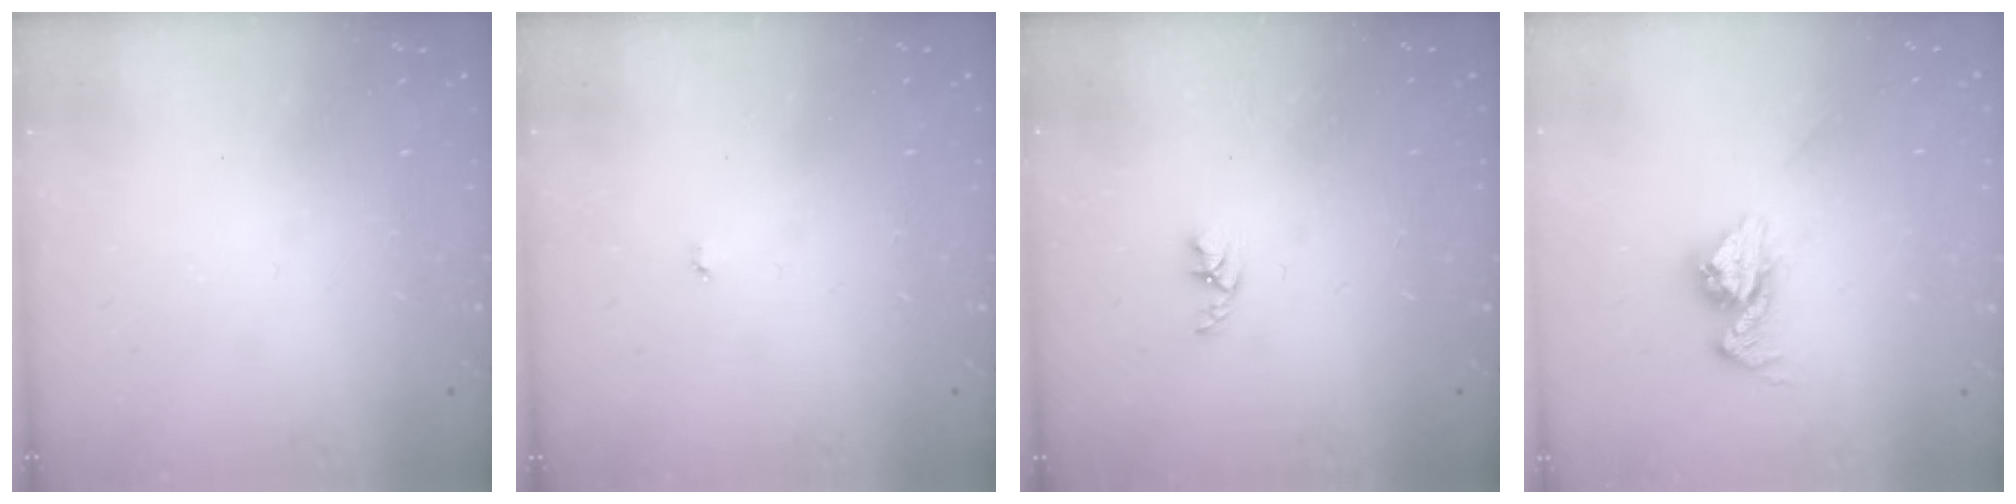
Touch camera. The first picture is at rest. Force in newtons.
{"total": 2.9, "press": 2.9, "slide": 0.3}
{"total": 2.7, "press": 2.7, "slide": 0.5}
{"total": 12.4, "press": 12.3, "slide": 1.0}